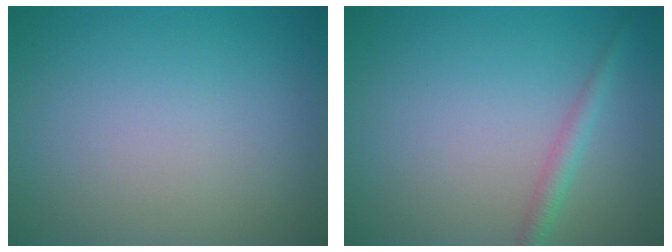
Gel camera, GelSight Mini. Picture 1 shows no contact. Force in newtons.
{"total": 1.6, "press": 1.6, "slide": 0.1}